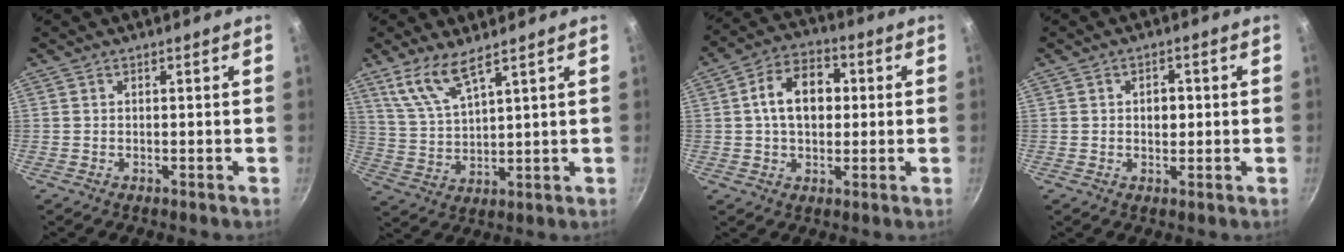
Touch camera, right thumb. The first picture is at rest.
{"total": 8.1, "force": [5.6, 2.0, 5.5], "torque": [-0.106, -0.031, 0.126]}
{"total": 11.4, "force": [1.3, 7.8, 8.2], "torque": [-0.102, 0.021, 0.009]}
{"total": 3.2, "force": [0.2, 2.2, 2.3], "torque": [-0.019, 0.004, 0.002]}